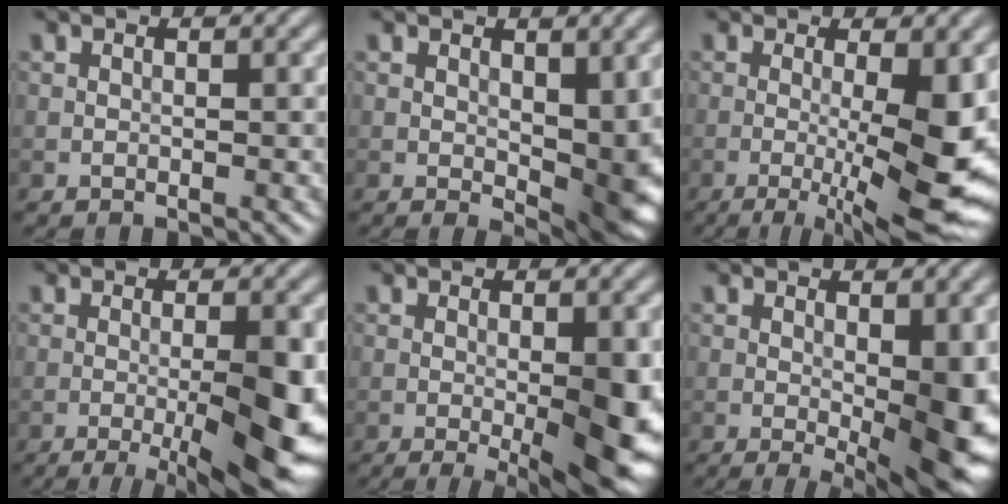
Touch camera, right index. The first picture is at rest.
{"total": 6.6, "force": [0.4, 3.6, 5.6], "torque": [-0.084, -0.020, 0.018]}
{"total": 11.6, "force": [-1.6, 2.7, 11.1], "torque": [-0.150, -0.017, -0.017]}
{"total": 9.8, "force": [-2.4, 2.3, 9.2], "torque": [-0.130, -0.011, -0.031]}
{"total": 8.6, "force": [-1.8, 2.0, 8.2], "torque": [-0.117, -0.017, -0.020]}
{"total": 9.1, "force": [-1.5, 2.8, 8.5], "torque": [-0.114, -0.015, -0.015]}